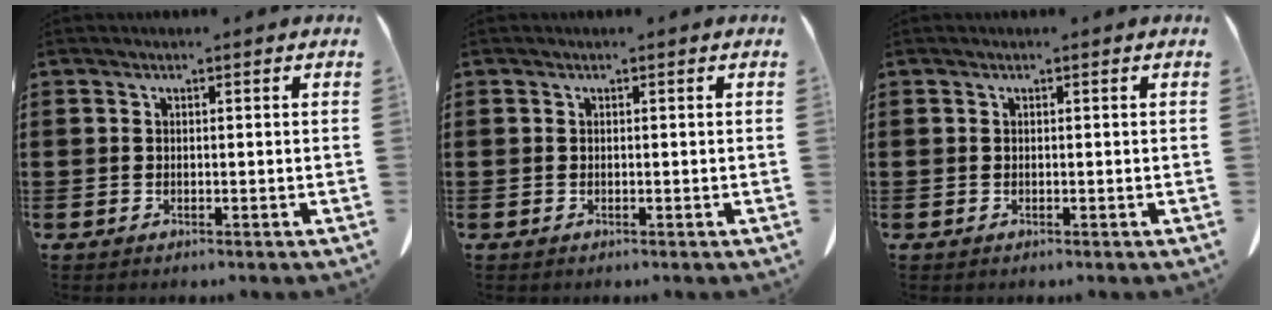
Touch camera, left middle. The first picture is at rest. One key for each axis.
{"total": 0.0}
{"total": 0.0}